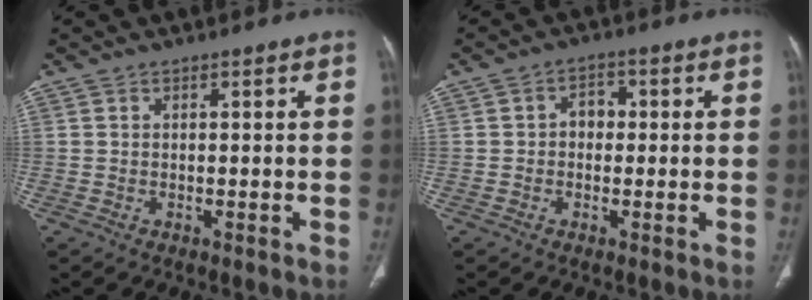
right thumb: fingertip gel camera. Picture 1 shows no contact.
{"total": 3.2, "force": [0.0, 2.6, 2.0], "torque": [-0.013, 0.015, -0.007]}